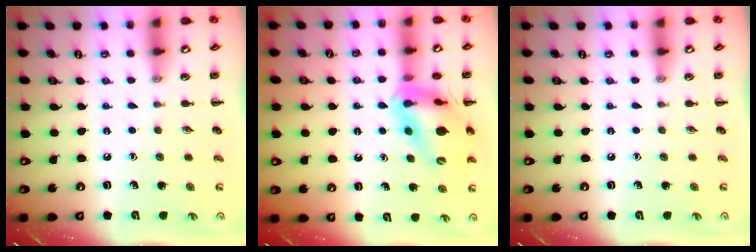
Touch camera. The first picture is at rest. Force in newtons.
{"total": 16.9, "press": 16.7, "slide": 2.9}
{"total": 0.0}